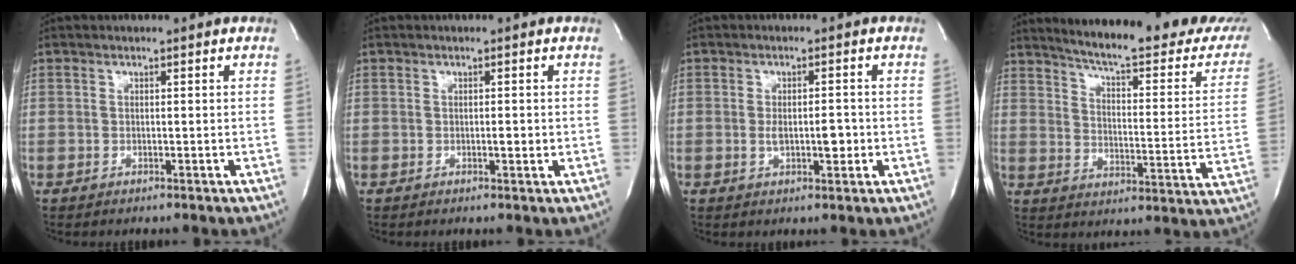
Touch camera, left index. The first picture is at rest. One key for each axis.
{"total": 1.0, "fx": -0.1, "fy": 0.2, "fz": 1.0, "tx": -0.017, "ty": -0.001, "tz": -0.001}
{"total": 4.0, "fx": -0.7, "fy": 1.5, "fz": 3.7, "tx": -0.062, "ty": -0.001, "tz": -0.005}
{"total": 26.3, "fx": 23.2, "fy": 4.1, "fz": 11.7, "tx": -0.165, "ty": -0.079, "tz": 0.276}